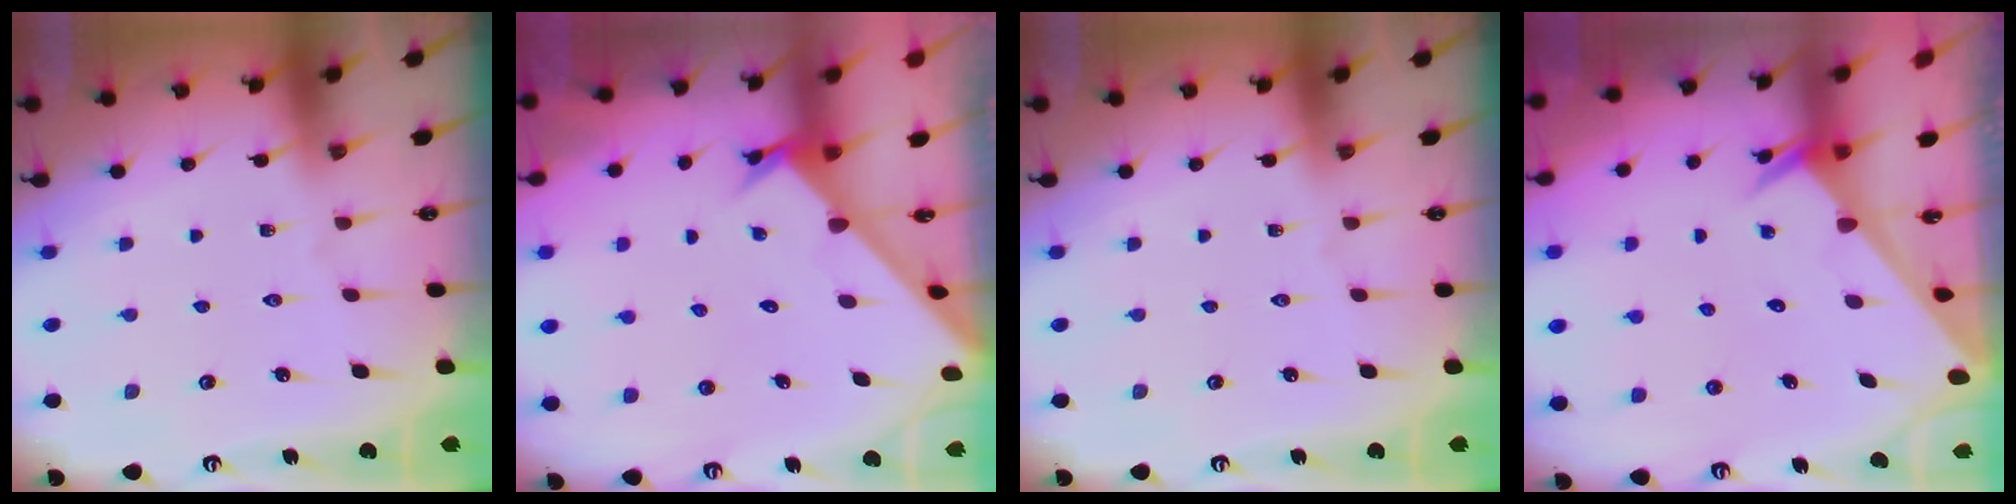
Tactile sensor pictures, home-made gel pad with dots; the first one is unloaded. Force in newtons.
{"total": 2.5, "press": 2.5, "slide": 0.3}
{"total": 0.0}
{"total": 2.0, "press": 2.0, "slide": 0.1}